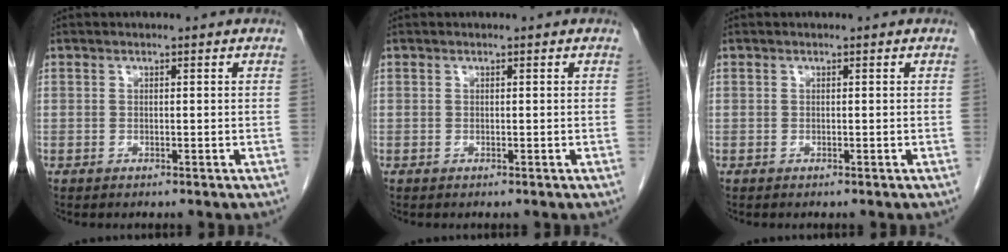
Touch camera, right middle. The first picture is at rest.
{"total": 0.0}
{"total": 0.0}